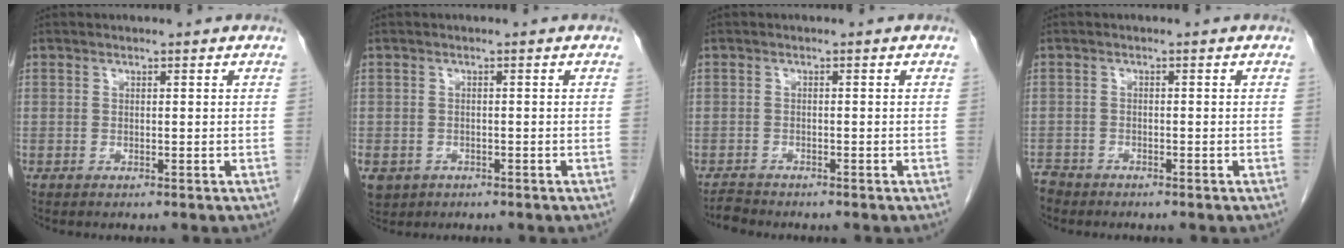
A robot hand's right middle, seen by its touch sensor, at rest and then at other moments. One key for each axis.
{"total": 6.9, "fx": -3.1, "fy": 5.6, "fz": 2.4, "tx": -0.069, "ty": -0.005, "tz": -0.044}
{"total": 1.3, "fx": -1.2, "fy": 0.0, "fz": 0.0, "tx": -0.005, "ty": -0.007, "tz": -0.022}
{"total": 2.2, "fx": -2.0, "fy": 0.7, "fz": 0.1, "tx": -0.006, "ty": -0.006, "tz": -0.041}